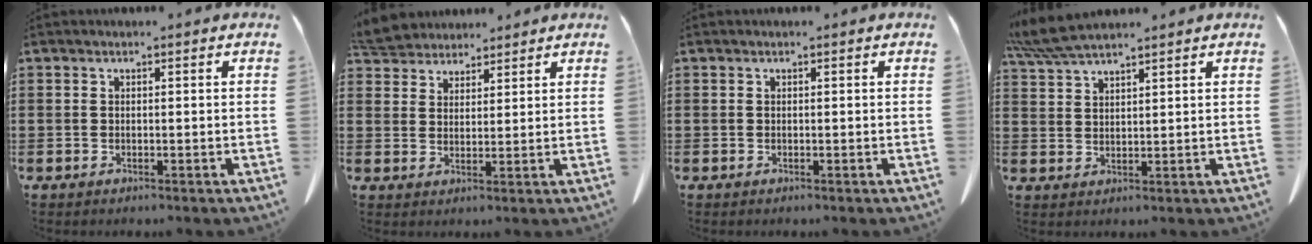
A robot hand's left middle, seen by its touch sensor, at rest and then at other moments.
{"total": 5.5, "force": [5.2, 1.7, 0.9], "torque": [-0.038, -0.011, 0.098]}
{"total": 0.0}
{"total": 5.3, "force": [4.6, 0.5, 2.5], "torque": [-0.062, -0.009, 0.088]}